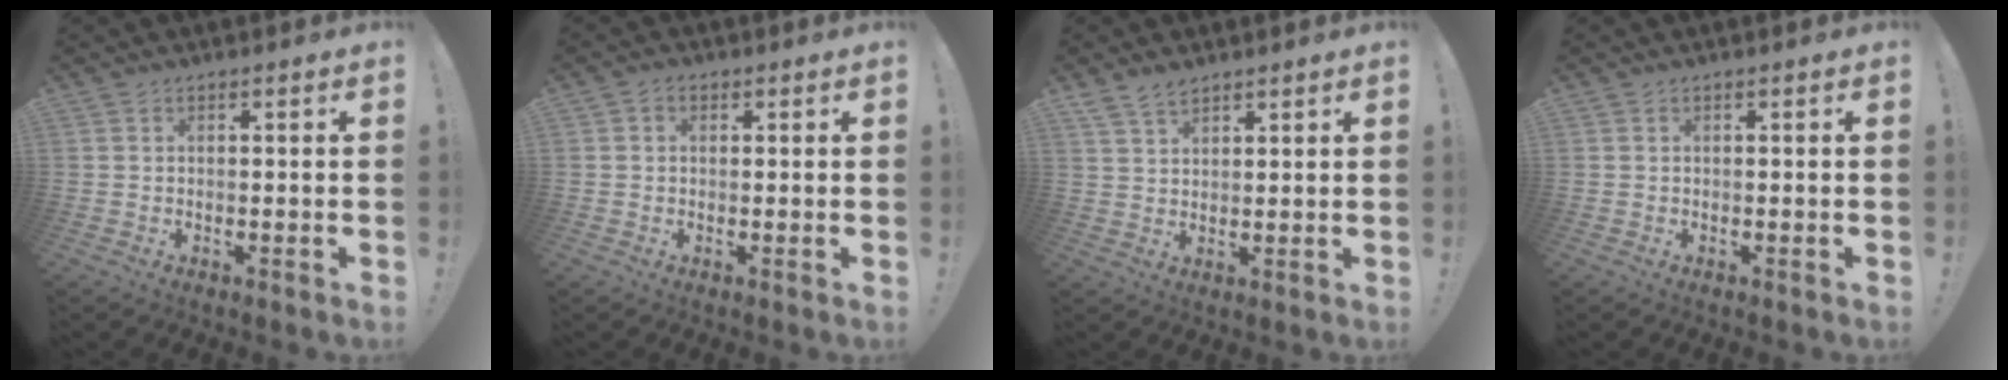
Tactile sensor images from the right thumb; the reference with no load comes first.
{"total": 1.7, "force": [0.3, 1.5, 0.9], "torque": [-0.013, 0.002, 0.004]}
{"total": 5.0, "force": [4.1, 2.3, 1.8], "torque": [-0.029, -0.022, 0.078]}
{"total": 0.0}